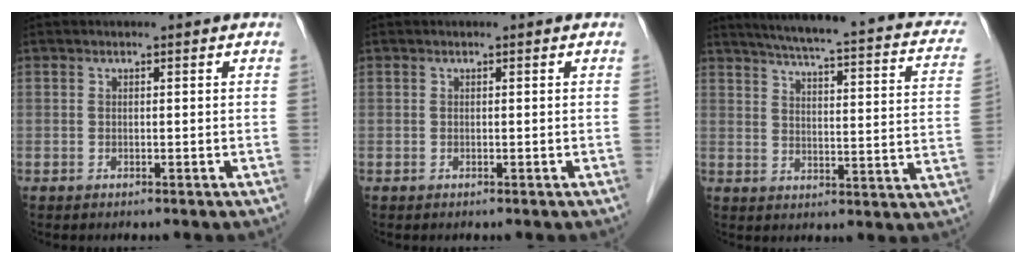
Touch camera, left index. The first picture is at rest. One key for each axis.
{"total": 0.0}
{"total": 21.8, "fx": 16.8, "fy": 3.5, "fz": 13.4, "tx": -0.188, "ty": 0.000, "tz": 0.190}